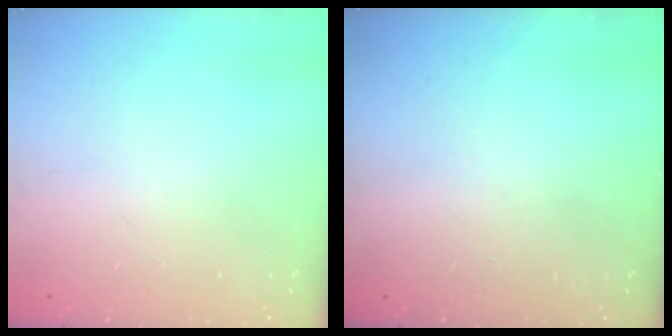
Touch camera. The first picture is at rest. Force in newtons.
{"total": 0.0}